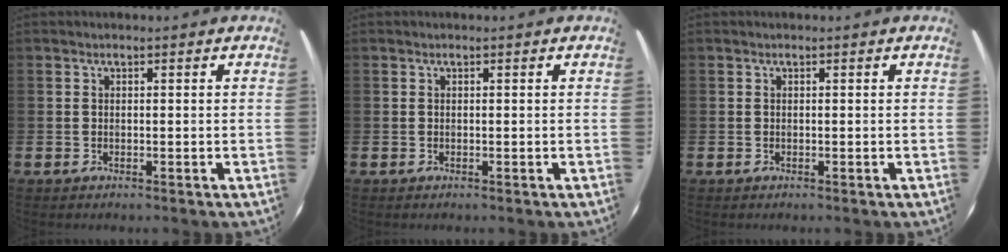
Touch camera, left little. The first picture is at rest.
{"total": 0.0}
{"total": 0.0}